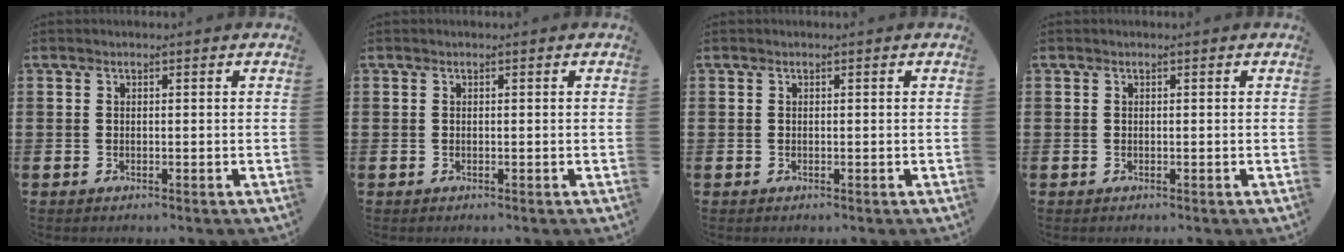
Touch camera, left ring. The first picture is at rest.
{"total": 0.0}
{"total": 0.0}
{"total": 0.0}